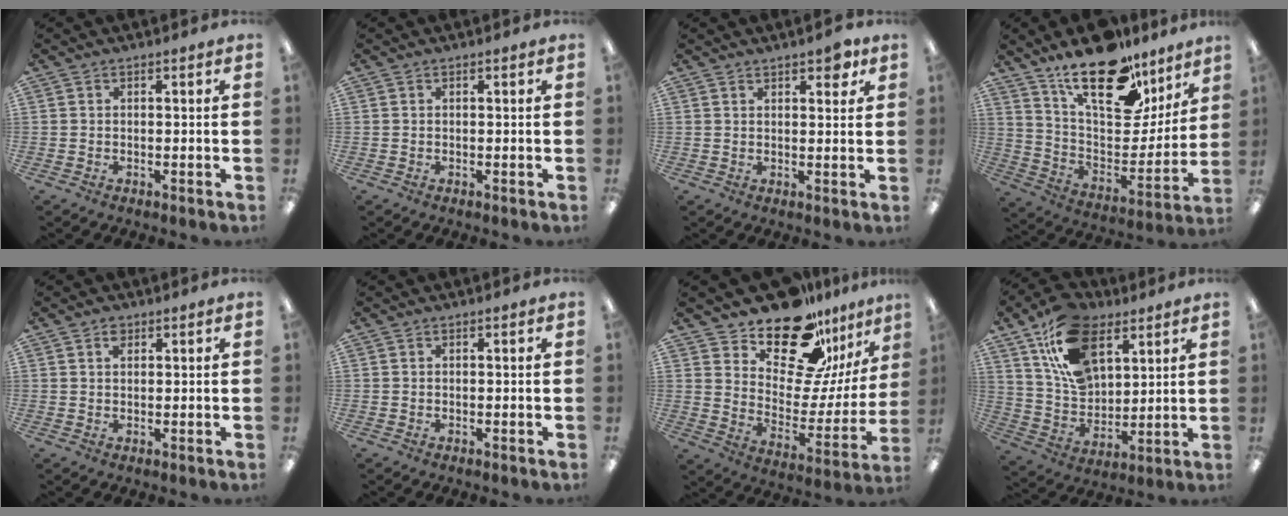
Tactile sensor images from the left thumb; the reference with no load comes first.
{"total": 0.0}
{"total": 3.7, "force": [2.6, 1.4, 2.3], "torque": [-0.025, -0.007, 0.040]}
{"total": 23.5, "force": [16.6, 10.4, 13.1], "torque": [-0.192, -0.109, 0.289]}
{"total": 1.9, "force": [1.2, 1.1, 0.9], "torque": [-0.013, -0.002, 0.021]}
{"total": 0.0}
{"total": 20.1, "force": [16.3, 8.7, 7.7], "torque": [-0.119, -0.131, 0.289]}
{"total": 18.0, "force": [9.9, 11.0, 10.3], "torque": [-0.190, -0.023, 0.189]}